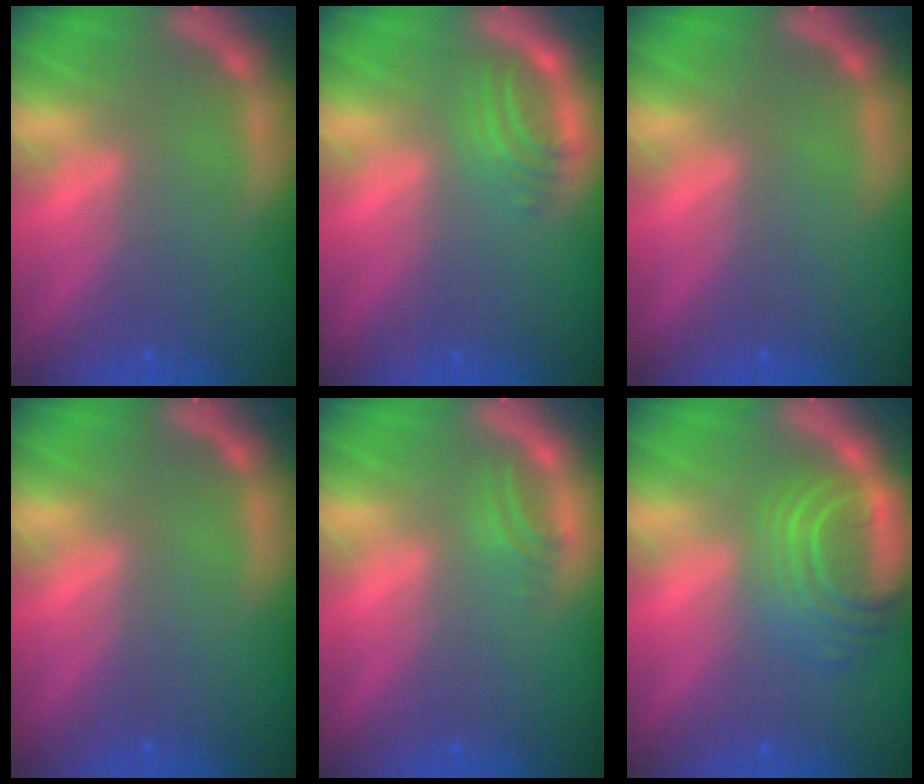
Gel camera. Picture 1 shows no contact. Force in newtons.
{"total": 2.9}
{"total": 0.0}
{"total": 0.0}
{"total": 1.5}
{"total": 7.0}